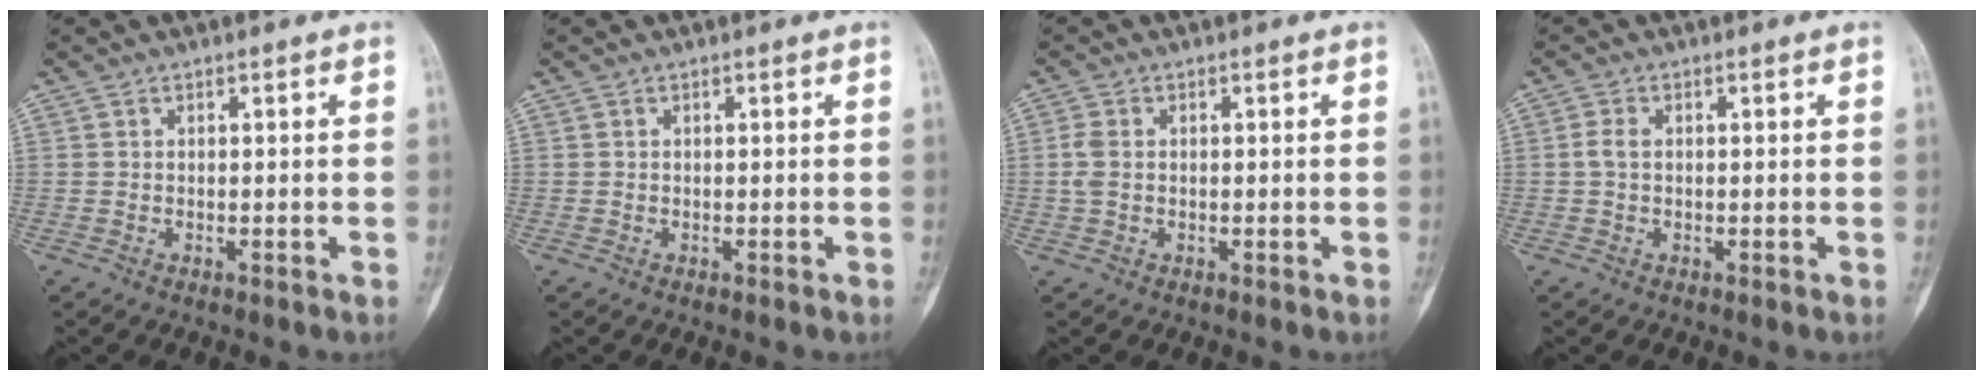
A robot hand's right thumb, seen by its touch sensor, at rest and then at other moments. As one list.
[{"total": 0.0}, {"total": 2.4, "force": [0.0, 1.6, 1.9], "torque": [-0.056, 0.002, -0.003]}, {"total": 2.0, "force": [0.1, 1.2, 1.6], "torque": [-0.035, 0.002, -0.002]}]